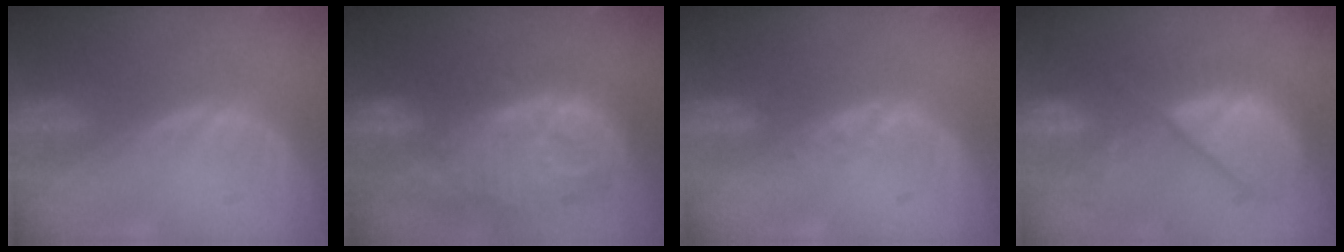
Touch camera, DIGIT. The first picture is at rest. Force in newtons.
{"total": 13.4, "press": 11.6, "slide": 6.6}
{"total": 1.4, "press": 1.4, "slide": 0.2}
{"total": 10.3, "press": 9.6, "slide": 3.7}